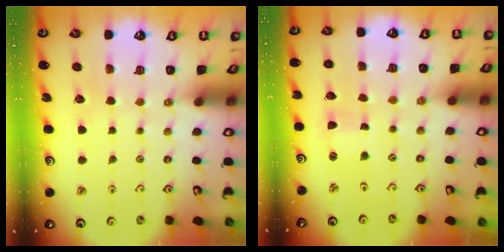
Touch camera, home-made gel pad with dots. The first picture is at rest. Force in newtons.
{"total": 0.8, "press": 0.8, "slide": 0.0}